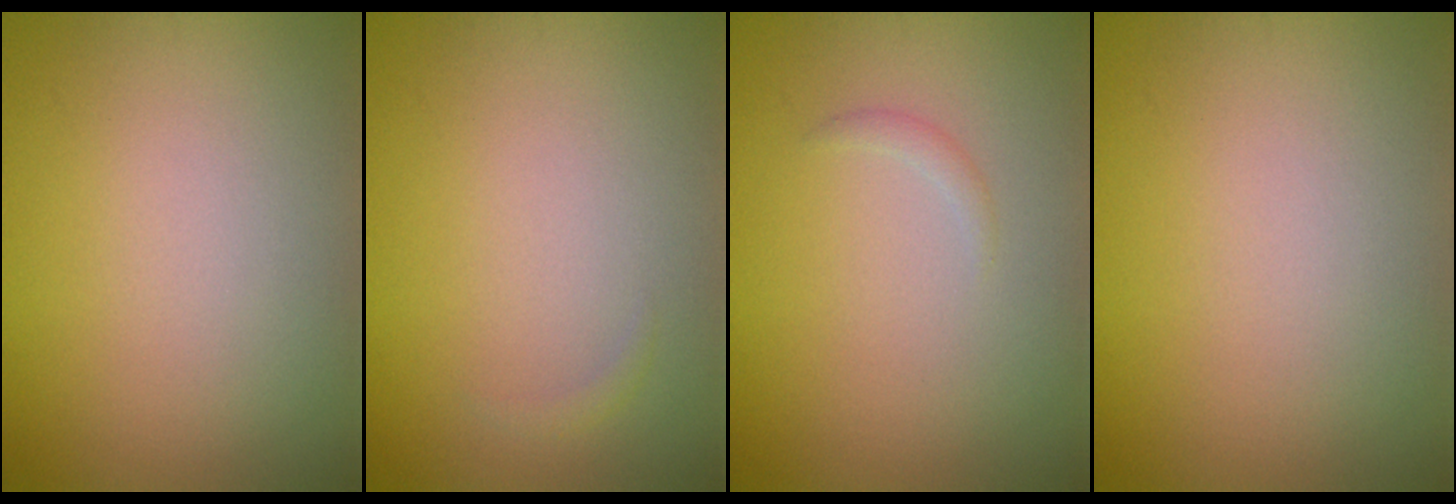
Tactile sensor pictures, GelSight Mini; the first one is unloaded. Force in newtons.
{"total": 0.5, "press": 0.5, "slide": 0.0}
{"total": 0.7, "press": 0.7, "slide": 0.1}
{"total": 0.0}